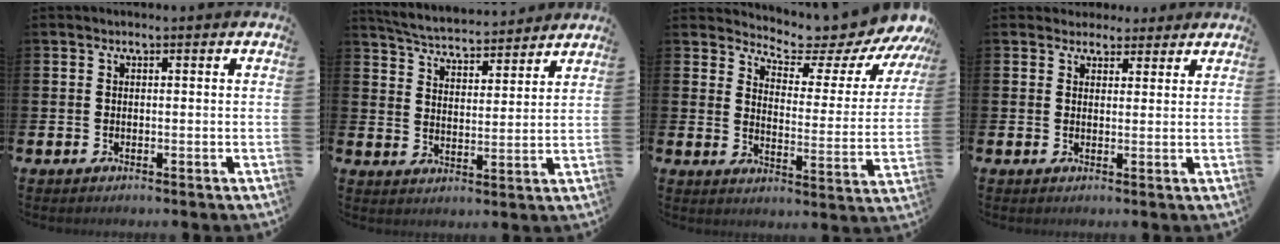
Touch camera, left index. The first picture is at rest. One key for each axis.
{"total": 5.4, "fx": 5.3, "fy": 0.6, "fz": 0.5, "tx": -0.036, "ty": -0.037, "tz": 0.092}
{"total": 5.5, "fx": 5.2, "fy": 1.1, "fz": 1.4, "tx": -0.043, "ty": -0.052, "tz": 0.079}
{"total": 3.2, "fx": 2.8, "fy": 1.5, "fz": -0.3, "tx": 0.015, "ty": -0.012, "tz": 0.047}